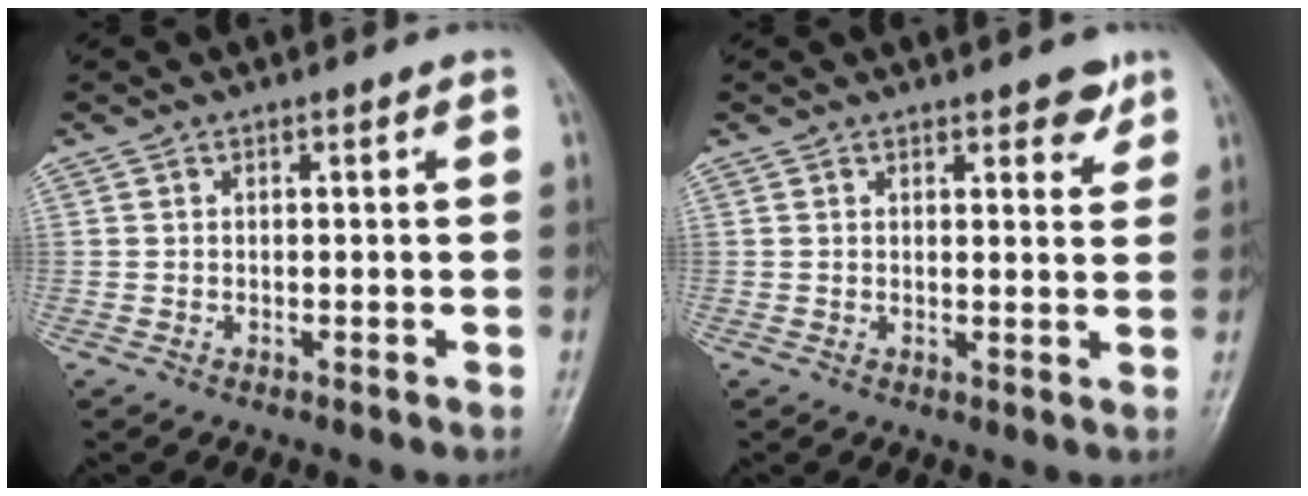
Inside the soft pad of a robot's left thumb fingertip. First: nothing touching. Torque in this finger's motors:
{"motor_torque": [0.23, 0.46, -0.15, -0.18, 0.04]}